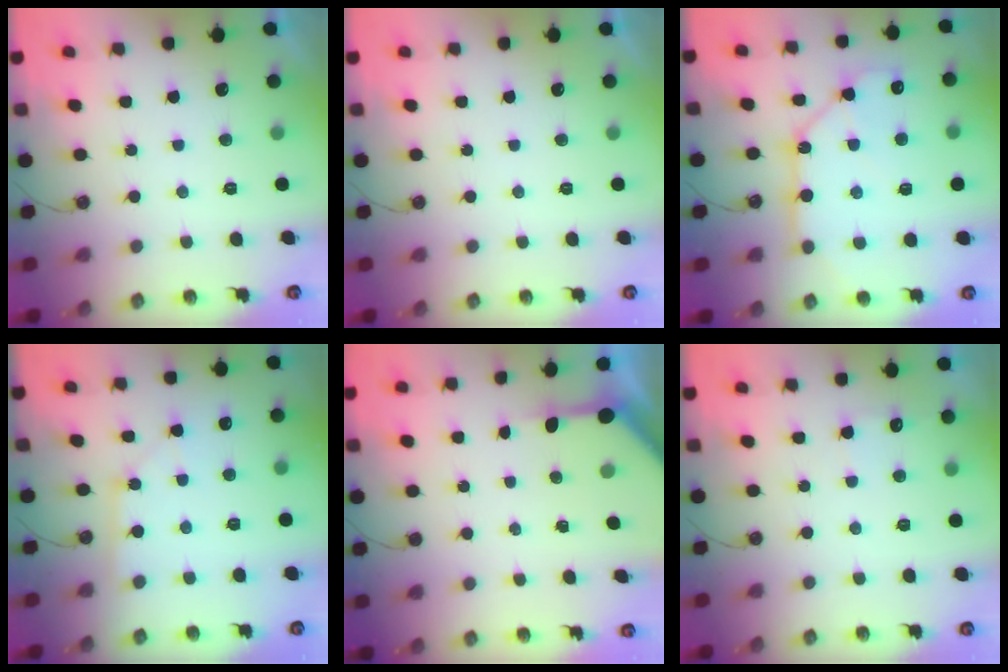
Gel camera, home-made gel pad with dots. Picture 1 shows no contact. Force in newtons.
{"total": 0.0}
{"total": 12.4, "press": 12.3, "slide": 1.6}
{"total": 2.1, "press": 2.1, "slide": 0.3}
{"total": 4.8, "press": 4.8, "slide": 0.5}
{"total": 4.9, "press": 4.8, "slide": 0.4}